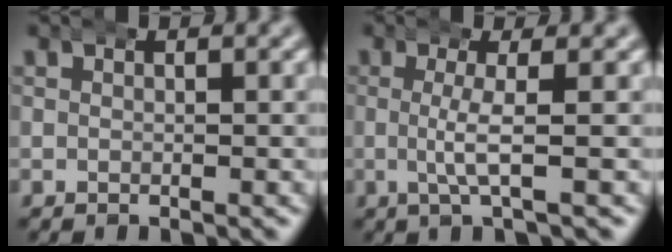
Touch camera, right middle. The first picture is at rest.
{"total": 2.7, "force": [0.2, -0.3, 2.7], "torque": [-0.051, 0.001, 0.001]}